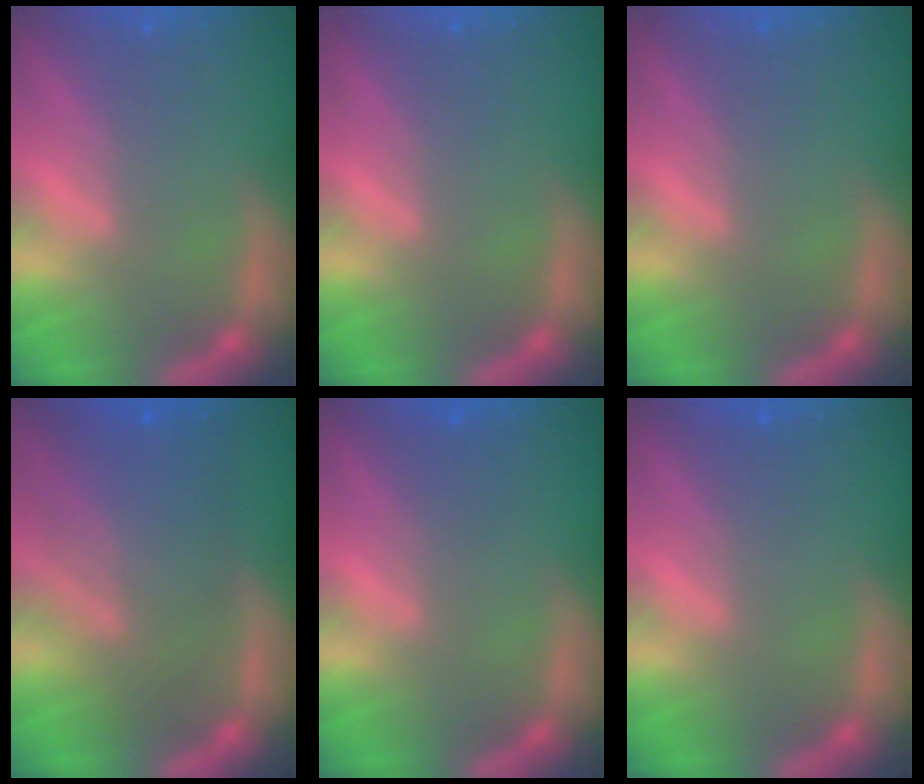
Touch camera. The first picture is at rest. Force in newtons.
{"total": 0.0}
{"total": 0.0}
{"total": 8.0}
{"total": 1.5}
{"total": 1.0}